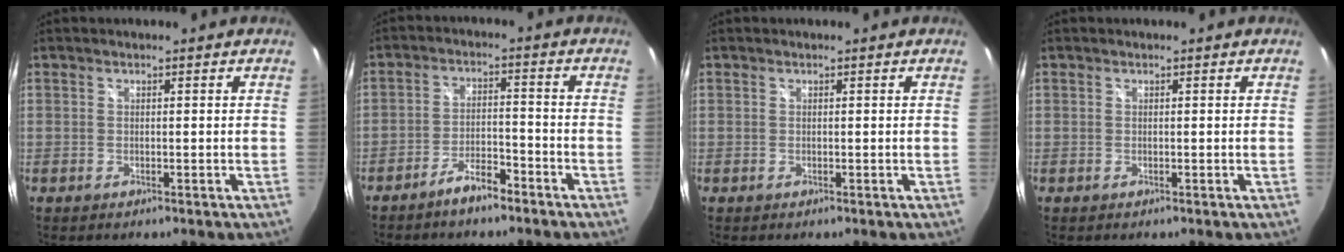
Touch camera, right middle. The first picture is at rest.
{"total": 5.5, "force": [-4.4, 1.4, 2.8], "torque": [-0.068, 0.006, -0.074]}
{"total": 0.0}
{"total": 0.0}